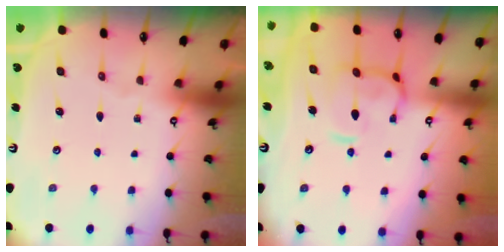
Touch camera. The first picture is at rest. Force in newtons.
{"total": 6.7, "press": 6.6, "slide": 1.3}